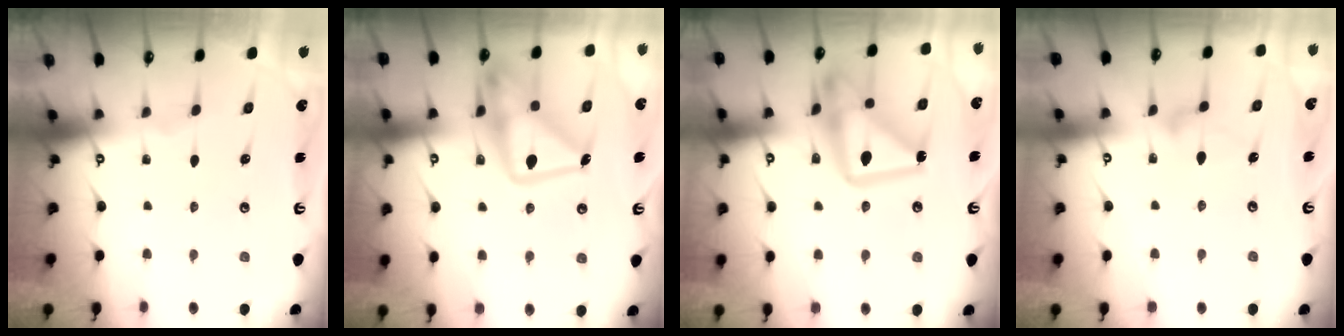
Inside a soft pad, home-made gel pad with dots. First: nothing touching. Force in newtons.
{"total": 19.3, "press": 19.2, "slide": 2.0}
{"total": 18.7, "press": 18.6, "slide": 1.7}
{"total": 8.8, "press": 8.8, "slide": 0.5}